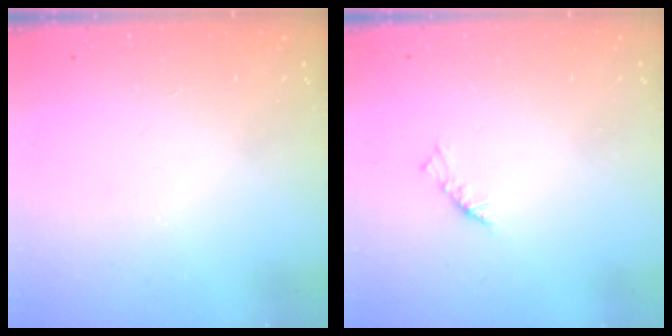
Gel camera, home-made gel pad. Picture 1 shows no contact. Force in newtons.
{"total": 3.7, "press": 3.7, "slide": 0.8}